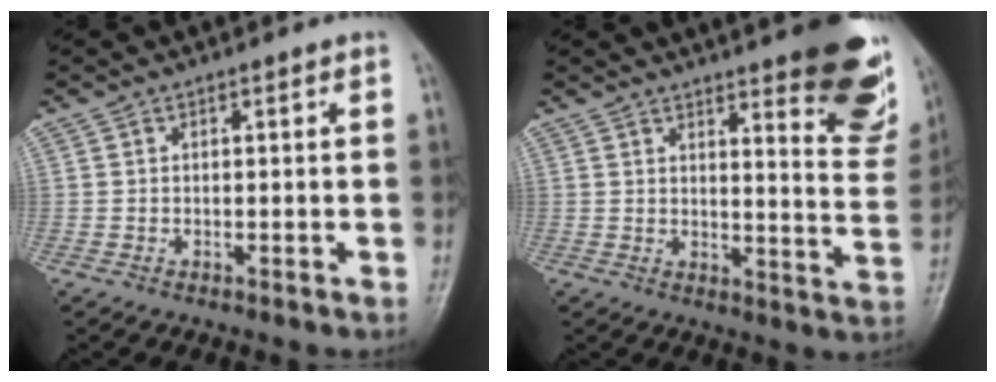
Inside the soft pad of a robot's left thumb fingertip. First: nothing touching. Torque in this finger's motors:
{"motor_torque": [1.75, 1.09, 0.89, -1.02, 0.01]}